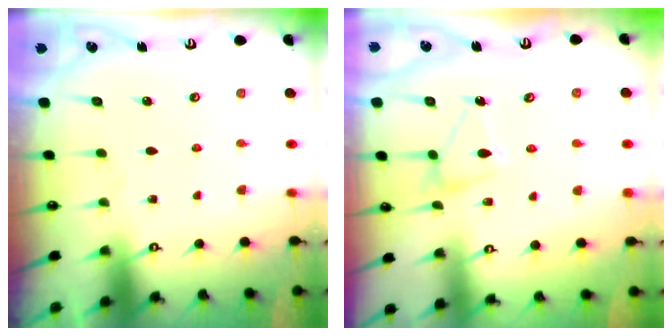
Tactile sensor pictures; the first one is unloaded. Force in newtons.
{"total": 11.6, "press": 11.6, "slide": 0.4}